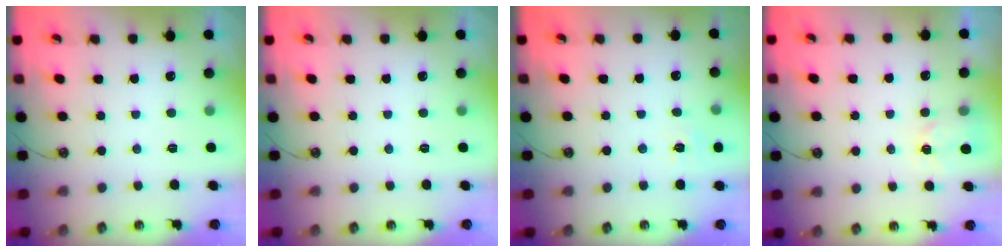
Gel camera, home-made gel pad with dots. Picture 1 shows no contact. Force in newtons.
{"total": 0.0}
{"total": 5.0, "press": 4.9, "slide": 0.6}
{"total": 3.1, "press": 3.1, "slide": 0.4}